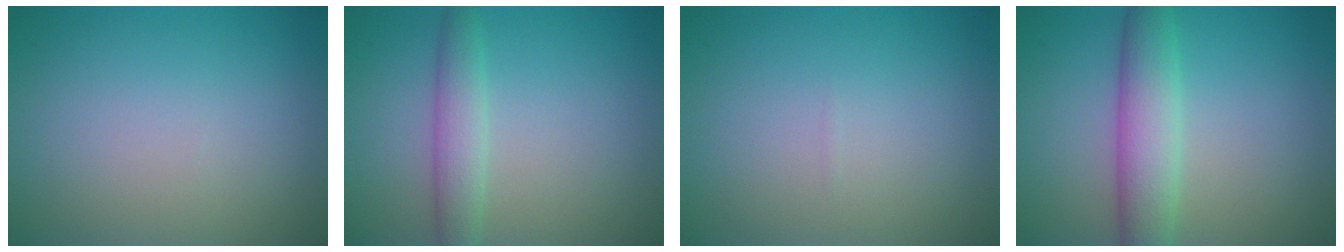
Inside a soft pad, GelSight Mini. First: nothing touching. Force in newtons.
{"total": 2.7, "press": 2.7, "slide": 0.1}
{"total": 0.0}
{"total": 4.8, "press": 4.8, "slide": 0.1}